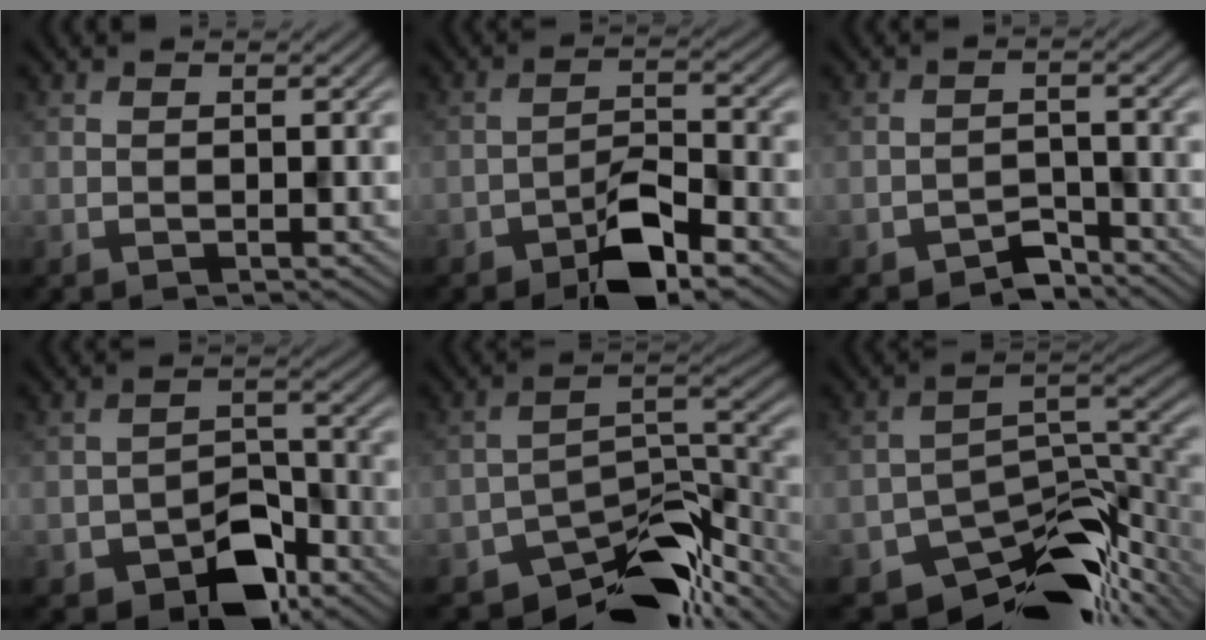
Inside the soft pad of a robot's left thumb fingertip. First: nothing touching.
{"total": 6.7, "force": [-4.2, 2.4, 4.6], "torque": [-0.072, 0.011, -0.078]}
{"total": 3.1, "force": [-2.6, 1.3, 1.0], "torque": [-0.015, 0.006, -0.051]}
{"total": 7.3, "force": [-4.4, 4.1, 4.0], "torque": [-0.059, 0.000, -0.085]}
{"total": 12.2, "force": [-9.4, 5.1, 5.9], "torque": [-0.084, -0.011, -0.155]}
{"total": 13.1, "force": [-9.4, 6.3, 6.6], "torque": [-0.111, -0.026, -0.143]}